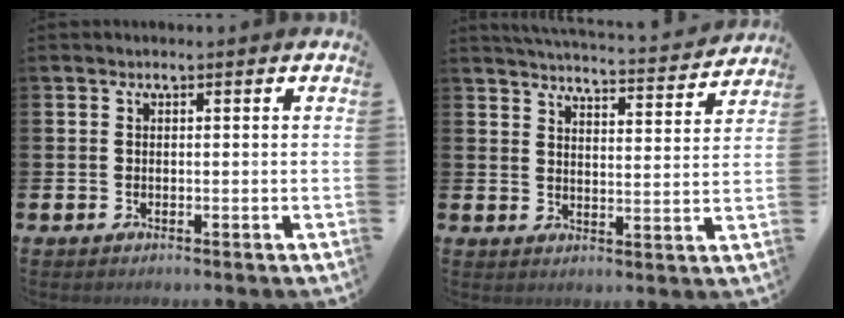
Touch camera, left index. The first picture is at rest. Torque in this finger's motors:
{"motor_torque": [0.59, -0.78, 0.14, 0.01]}